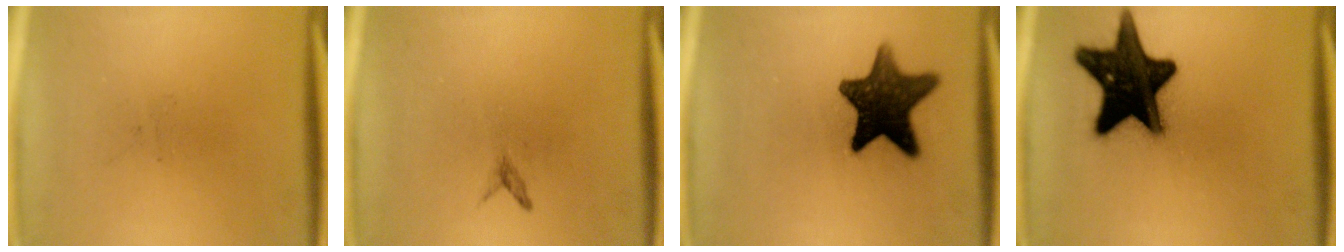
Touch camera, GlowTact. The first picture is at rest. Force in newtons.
{"total": 0.7}
{"total": 13.1}
{"total": 19.0}